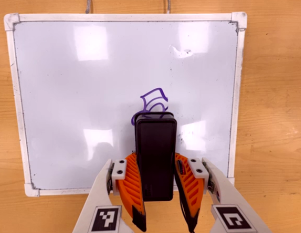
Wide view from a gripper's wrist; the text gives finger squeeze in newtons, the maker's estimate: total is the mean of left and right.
{"total": 8.5, "left": 7.1, "right": 9.9}